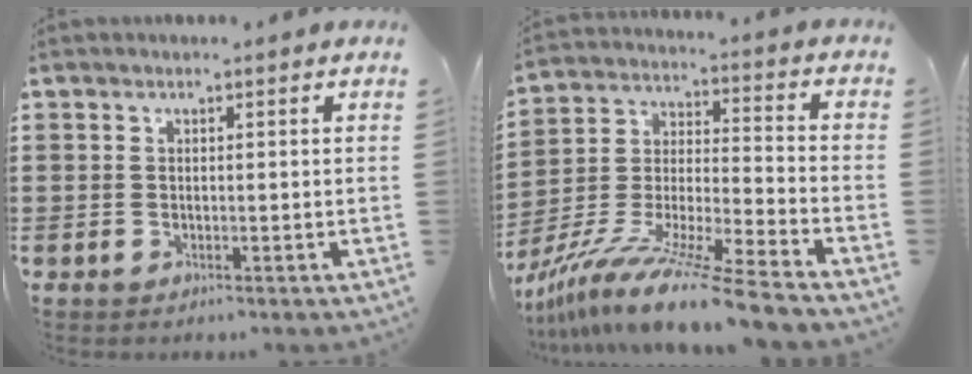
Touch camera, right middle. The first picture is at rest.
{"total": 13.6, "force": [-11.8, -1.1, 6.6], "torque": [-0.124, 0.005, -0.231]}